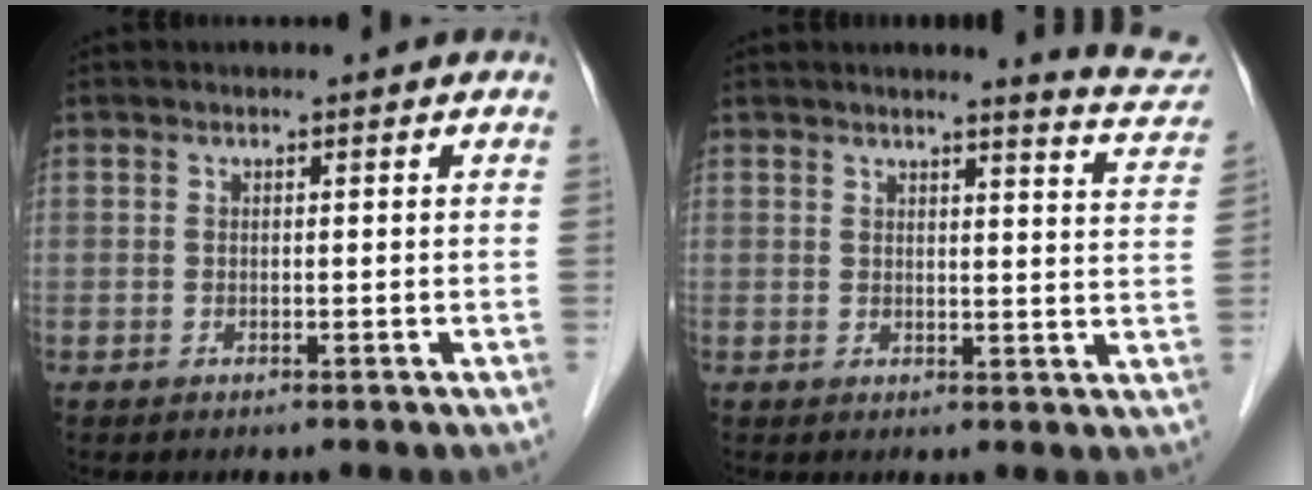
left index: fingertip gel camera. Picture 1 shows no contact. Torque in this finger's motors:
{"motor_torque": [0.57, -0.65, -0.09, -0.02]}